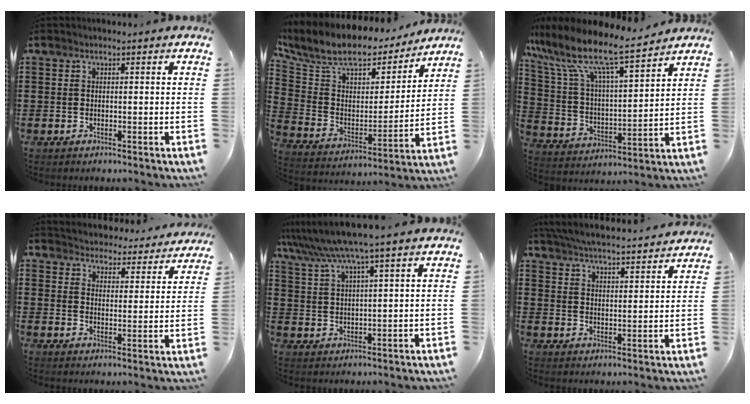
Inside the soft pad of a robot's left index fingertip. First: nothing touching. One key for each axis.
{"total": 10.3, "fx": 8.3, "fy": 4.1, "fz": 4.4, "tx": -0.117, "ty": -0.050, "tz": 0.144}
{"total": 10.2, "fx": 8.4, "fy": 1.5, "fz": 5.6, "tx": -0.141, "ty": -0.050, "tz": 0.140}
{"total": 4.3, "fx": 4.3, "fy": -0.1, "fz": -0.5, "tx": -0.008, "ty": -0.041, "tz": 0.070}
{"total": 6.5, "fx": 5.2, "fy": -0.6, "fz": 3.9, "tx": -0.092, "ty": -0.022, "tz": 0.088}
{"total": 5.4, "fx": 5.2, "fy": -0.4, "fz": 1.1, "tx": -0.044, "ty": -0.038, "tz": 0.090}